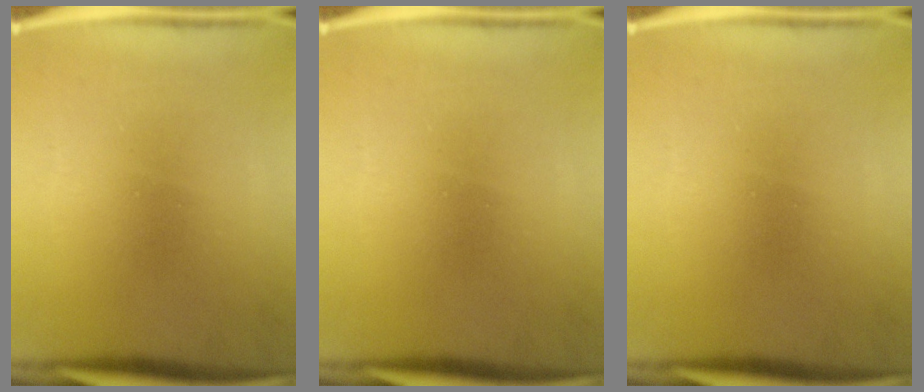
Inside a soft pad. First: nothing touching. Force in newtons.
{"total": 0.0}
{"total": 0.0}